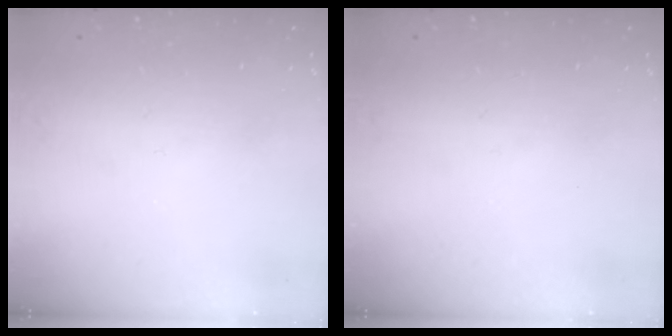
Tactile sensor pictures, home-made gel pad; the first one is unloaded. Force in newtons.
{"total": 0.0}